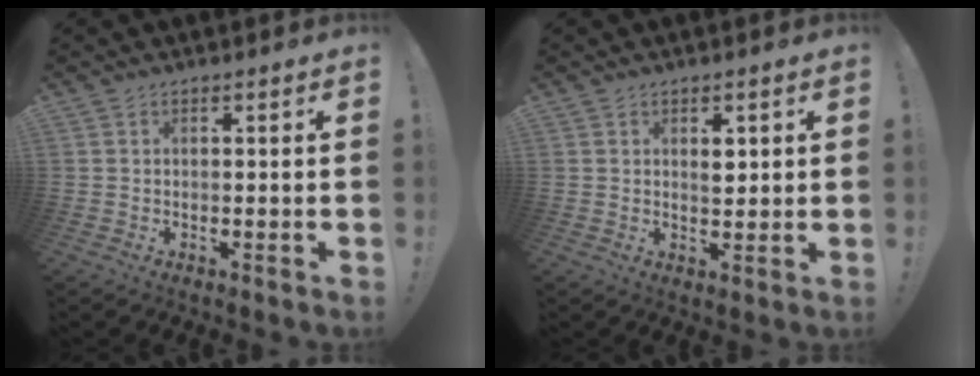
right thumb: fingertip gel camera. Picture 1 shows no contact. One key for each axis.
{"total": 3.1, "fx": 1.4, "fy": 1.9, "fz": 1.9, "tx": -0.013, "ty": -0.008, "tz": 0.019}